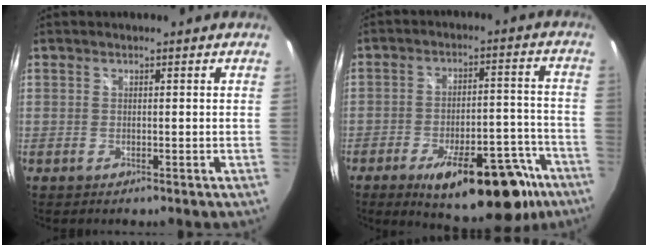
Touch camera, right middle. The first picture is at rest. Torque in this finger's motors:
{"motor_torque": [1.07, -1.07, 0.41, 0.13]}